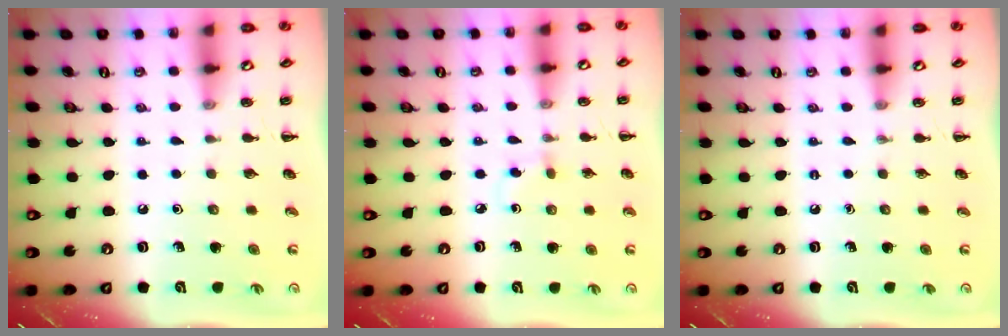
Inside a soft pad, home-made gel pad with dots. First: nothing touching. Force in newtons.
{"total": 2.6, "press": 2.4, "slide": 1.2}
{"total": 0.0}